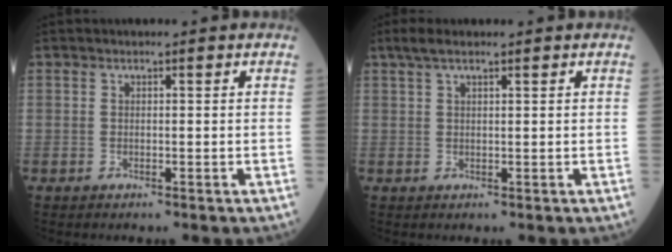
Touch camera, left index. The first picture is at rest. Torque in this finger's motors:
{"motor_torque": [0.13, 0.00, -0.01, -0.02]}